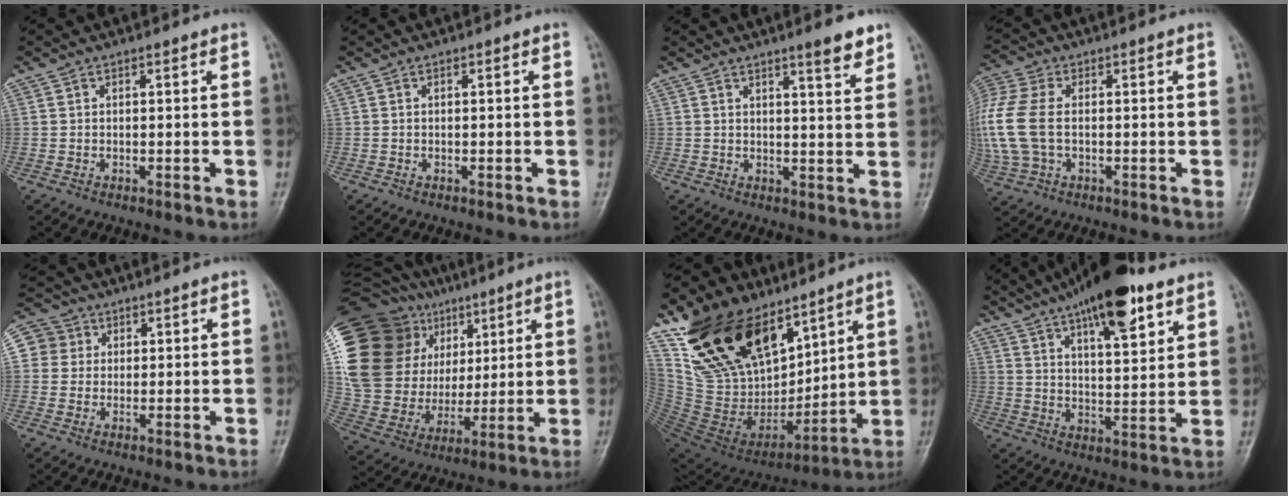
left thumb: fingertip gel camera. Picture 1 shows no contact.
{"total": 0.0}
{"total": 5.4, "force": [3.9, 0.6, 3.7], "torque": [-0.042, -0.029, 0.054]}
{"total": 12.4, "force": [0.1, 7.9, 9.7], "torque": [-0.248, 0.014, 0.003]}
{"total": 6.3, "force": [1.7, 6.0, 1.2], "torque": [-0.001, 0.010, 0.026]}
{"total": 32.3, "force": [14.6, 22.1, 18.5], "torque": [-0.374, 0.035, 0.293]}
{"total": 31.3, "force": [17.9, 16.4, 19.8], "torque": [-0.338, -0.047, 0.336]}
{"total": 18.6, "force": [11.5, 6.1, 13.2], "torque": [-0.191, -0.037, 0.186]}